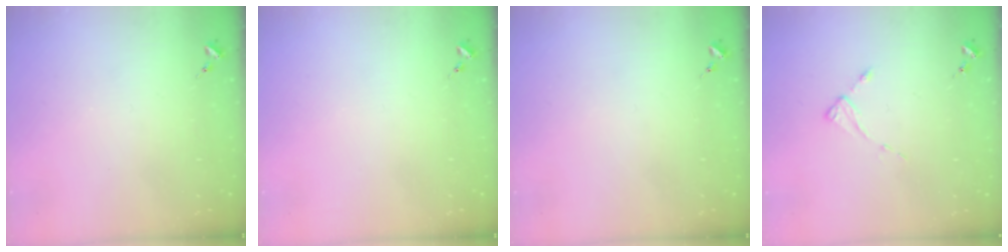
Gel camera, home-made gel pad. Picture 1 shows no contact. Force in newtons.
{"total": 0.0}
{"total": 0.0}
{"total": 2.6, "press": 2.6, "slide": 0.4}